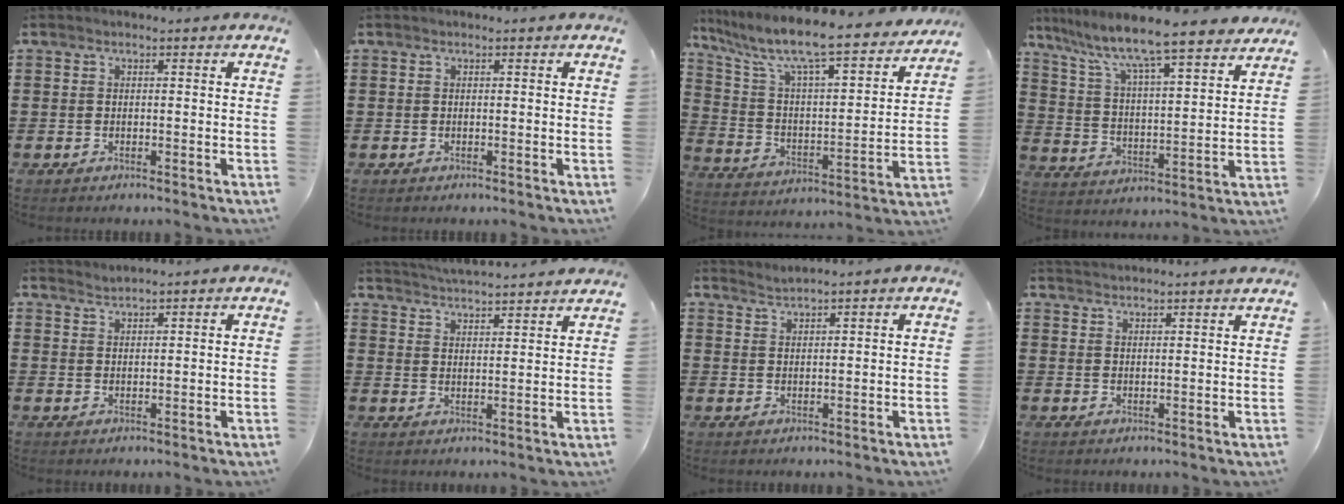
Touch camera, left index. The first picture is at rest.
{"total": 0.0}
{"total": 9.3, "force": [7.9, 0.7, 4.8], "torque": [-0.130, -0.062, 0.127]}
{"total": 8.3, "force": [7.4, 0.2, 3.7], "torque": [-0.104, -0.053, 0.121]}
{"total": 1.4, "force": [1.4, -0.3, -0.3], "torque": [0.002, 0.001, 0.028]}
{"total": 4.0, "force": [4.0, -0.6, 0.2], "torque": [-0.019, -0.026, 0.069]}
{"total": 1.5, "force": [1.4, -0.5, -0.2], "torque": [0.001, 0.002, 0.029]}
{"total": 2.5, "force": [2.4, -0.4, -0.1], "torque": [-0.004, -0.006, 0.047]}